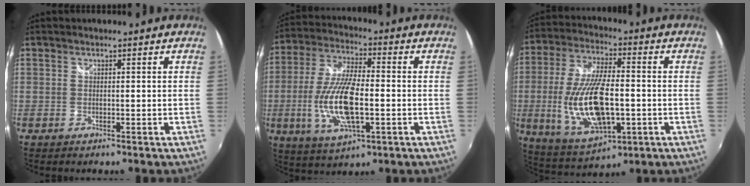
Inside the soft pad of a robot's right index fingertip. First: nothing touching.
{"total": 15.0, "force": [-3.1, 5.2, 13.8], "torque": [-0.286, -0.009, -0.055]}
{"total": 18.6, "force": [-2.9, 8.0, 16.5], "torque": [-0.341, -0.017, -0.037]}